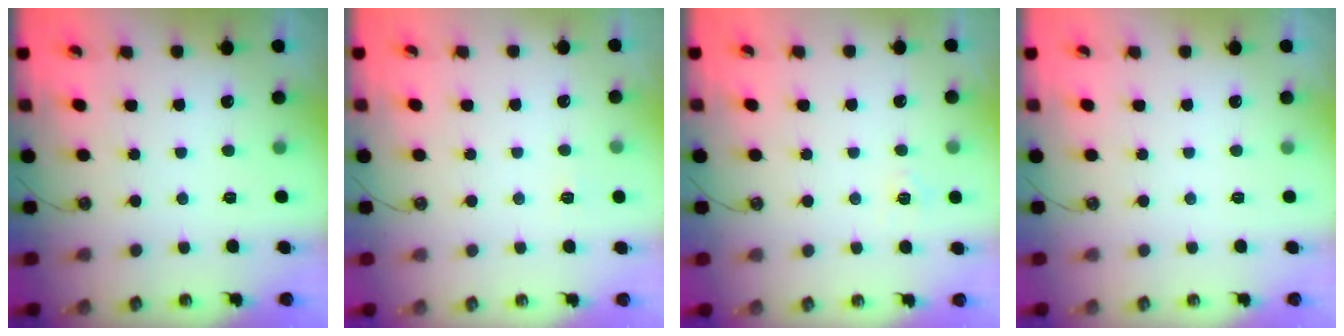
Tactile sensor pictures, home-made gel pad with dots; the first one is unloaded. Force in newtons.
{"total": 3.6, "press": 3.6, "slide": 0.4}
{"total": 4.0, "press": 4.0, "slide": 0.5}
{"total": 0.0}